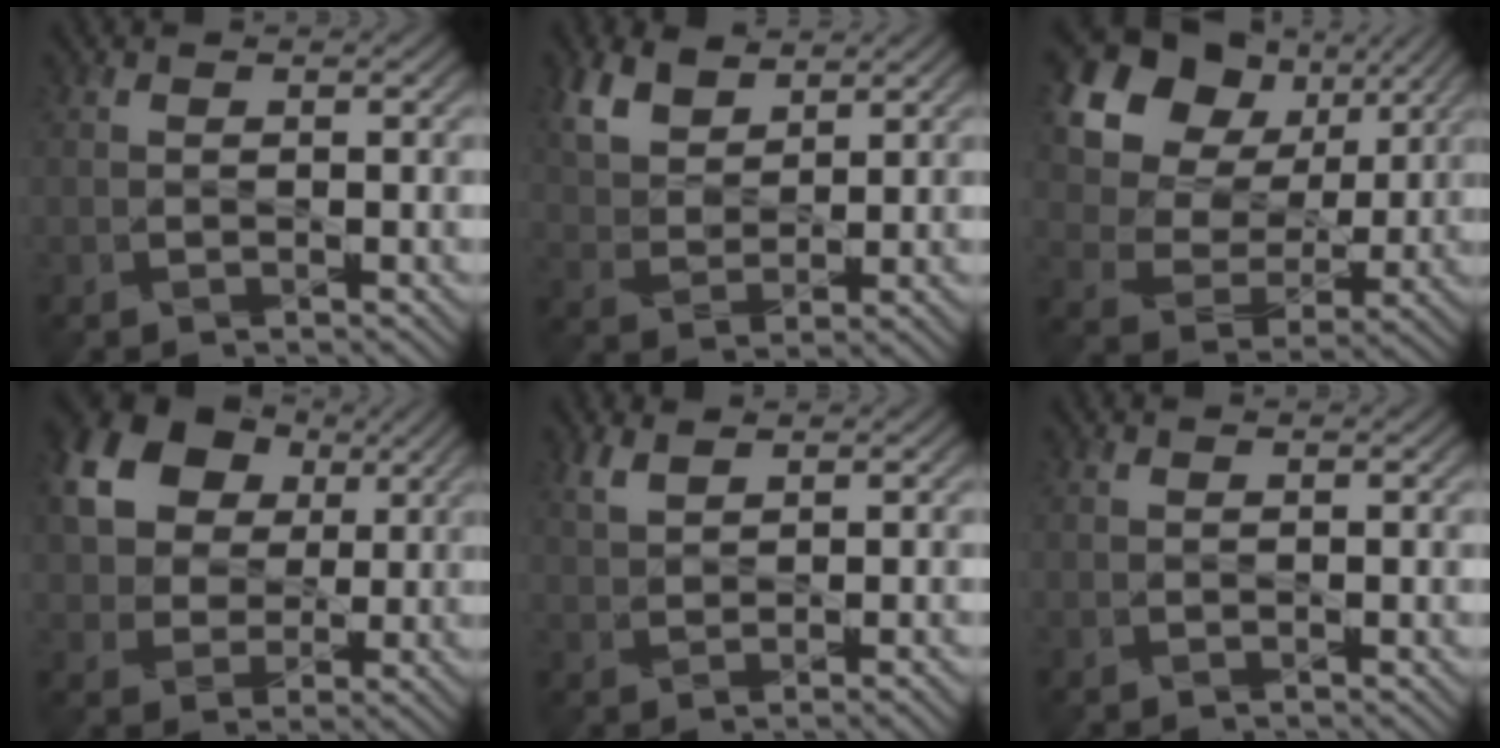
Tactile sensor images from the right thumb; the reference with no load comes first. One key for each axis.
{"total": 6.3, "fx": 4.1, "fy": 3.1, "fz": 3.6, "tx": -0.094, "ty": 0.004, "tz": 0.087}
{"total": 14.9, "fx": 6.7, "fy": 10.8, "fz": 7.8, "tx": -0.196, "ty": 0.035, "tz": 0.118}
{"total": 15.3, "fx": 5.6, "fy": 11.4, "fz": 8.6, "tx": -0.217, "ty": 0.048, "tz": 0.117}
{"total": 2.9, "fx": 1.7, "fy": 0.9, "fz": 2.2, "tx": -0.055, "ty": 0.006, "tz": 0.038}
{"total": 0.0}